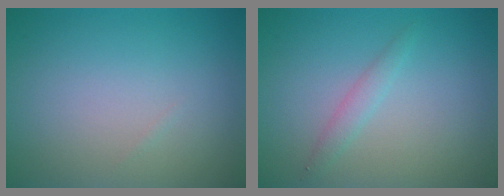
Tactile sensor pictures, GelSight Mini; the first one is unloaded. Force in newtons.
{"total": 1.2, "press": 1.2, "slide": 0.1}